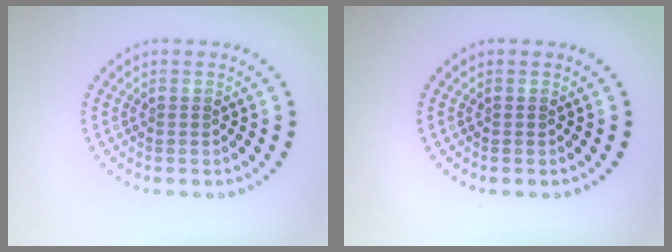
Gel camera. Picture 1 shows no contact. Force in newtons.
{"total": 0.0}